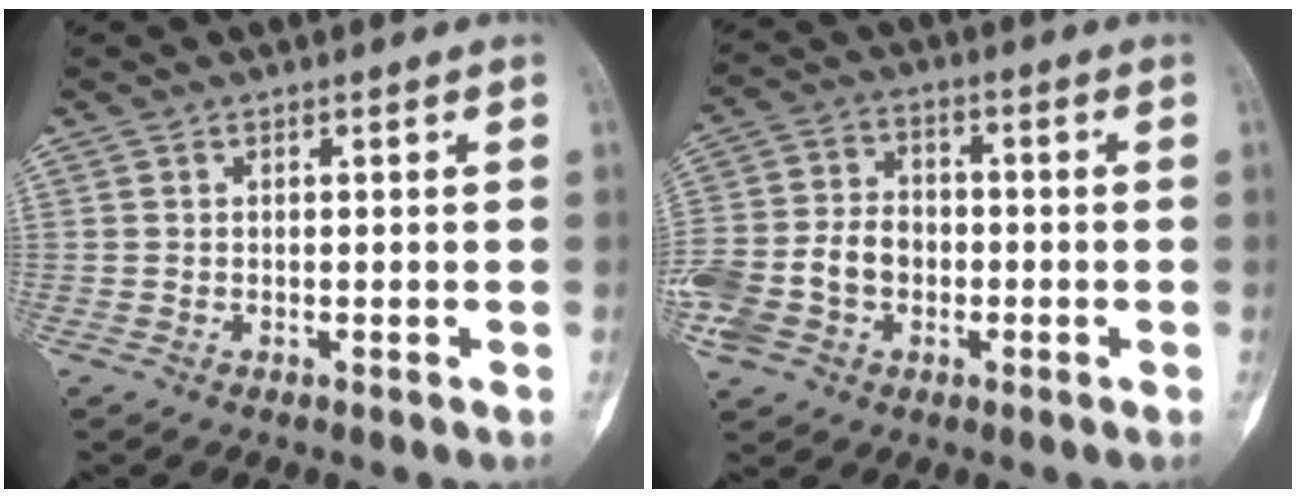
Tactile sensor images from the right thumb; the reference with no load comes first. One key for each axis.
{"total": 14.9, "fx": -3.5, "fy": 11.7, "fz": 8.7, "tx": -0.192, "ty": 0.028, "tz": -0.061}